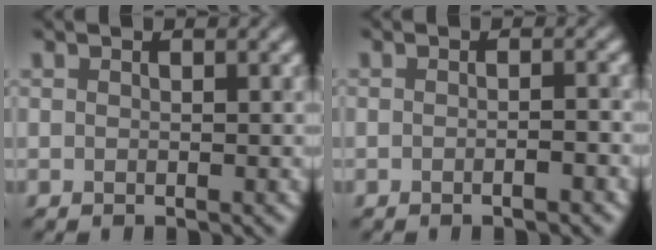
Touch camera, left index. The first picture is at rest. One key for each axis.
{"total": 1.2, "fx": -0.9, "fy": 0.1, "fz": 0.9, "tx": -0.009, "ty": 0.000, "tz": -0.014}